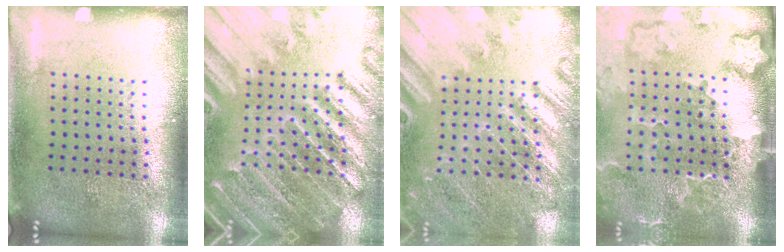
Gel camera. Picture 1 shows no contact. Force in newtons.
{"total": 2.7, "press": 2.7, "slide": 0.4}
{"total": 2.6, "press": 2.6, "slide": 0.2}
{"total": 3.2, "press": 2.3, "slide": 2.1}